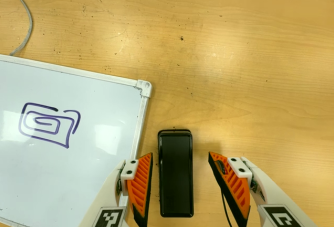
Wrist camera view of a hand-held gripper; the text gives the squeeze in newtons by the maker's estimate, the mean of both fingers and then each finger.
{"total": 0.0}